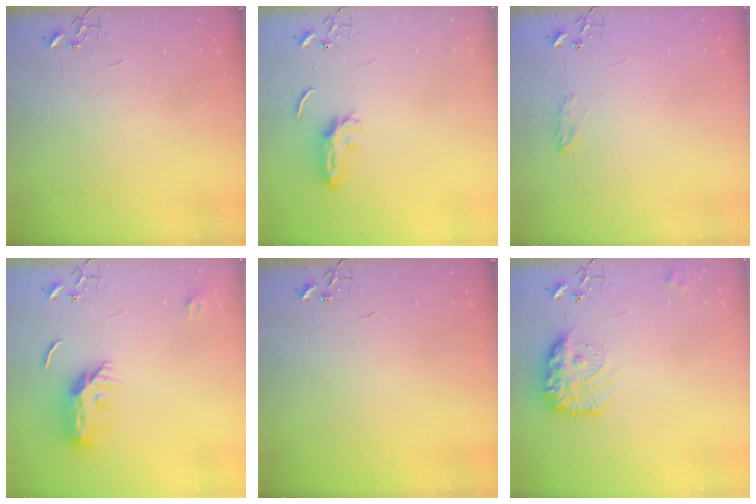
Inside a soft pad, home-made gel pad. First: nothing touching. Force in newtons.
{"total": 5.6, "press": 5.6, "slide": 0.5}
{"total": 7.9, "press": 7.8, "slide": 0.9}
{"total": 11.3, "press": 11.3, "slide": 0.7}
{"total": 0.0}
{"total": 16.5, "press": 16.4, "slide": 1.3}